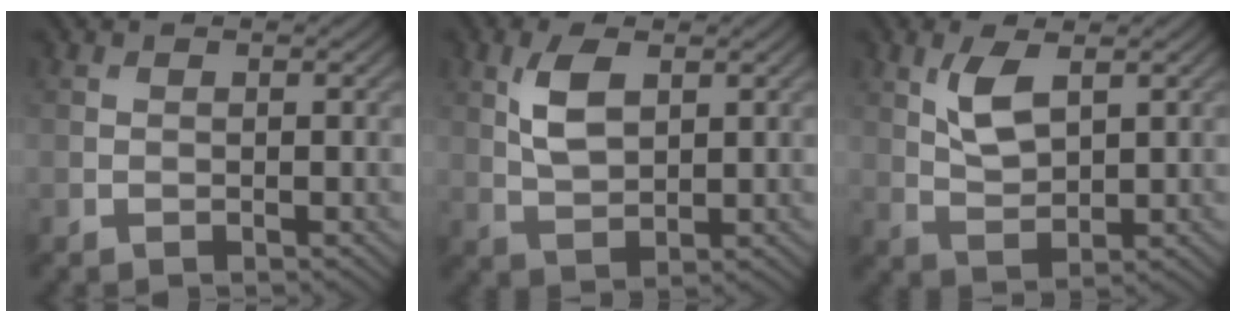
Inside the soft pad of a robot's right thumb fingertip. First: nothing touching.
{"total": 5.1, "force": [1.8, 2.6, 4.0], "torque": [-0.093, 0.001, 0.039]}
{"total": 4.9, "force": [2.1, 2.2, 3.9], "torque": [-0.091, -0.002, 0.044]}